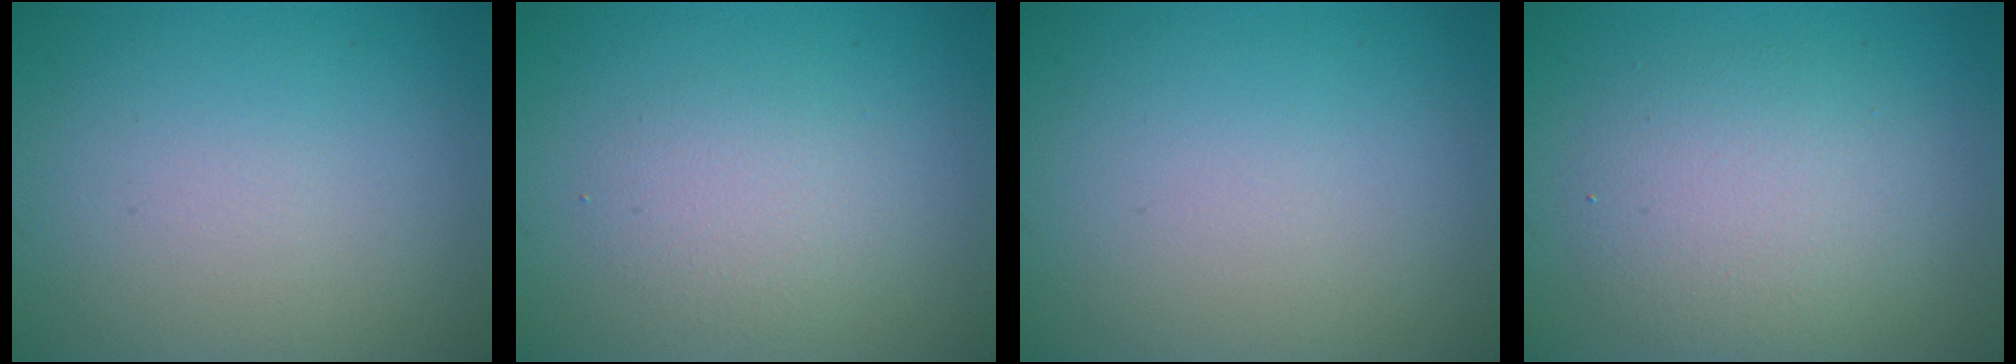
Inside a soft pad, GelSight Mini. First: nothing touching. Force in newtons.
{"total": 2.2, "press": 2.2, "slide": 0.2}
{"total": 0.0}
{"total": 4.7, "press": 4.7, "slide": 0.2}